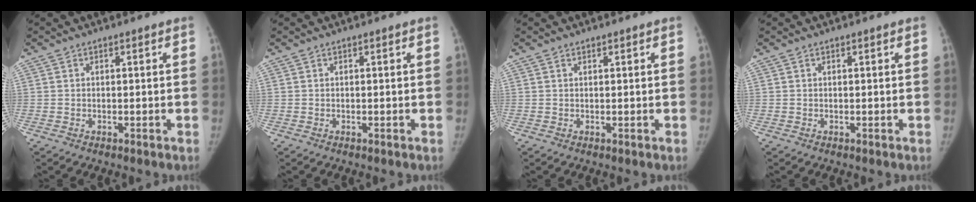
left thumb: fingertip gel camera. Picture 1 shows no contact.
{"total": 0.0}
{"total": 0.0}
{"total": 0.0}